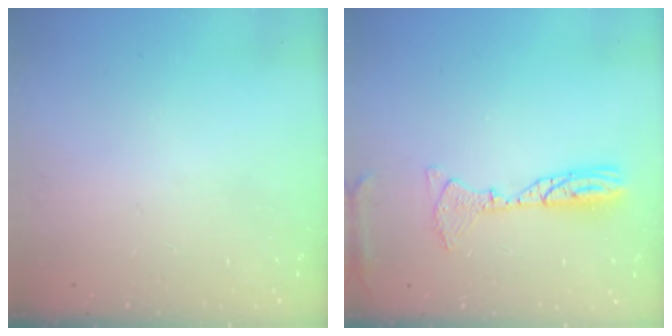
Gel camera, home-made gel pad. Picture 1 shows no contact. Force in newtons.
{"total": 10.6, "press": 10.4, "slide": 2.2}